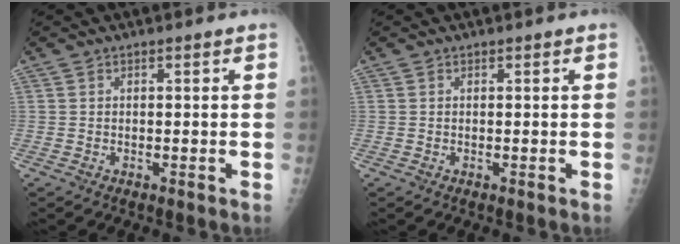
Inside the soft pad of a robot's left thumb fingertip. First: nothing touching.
{"total": 0.0}